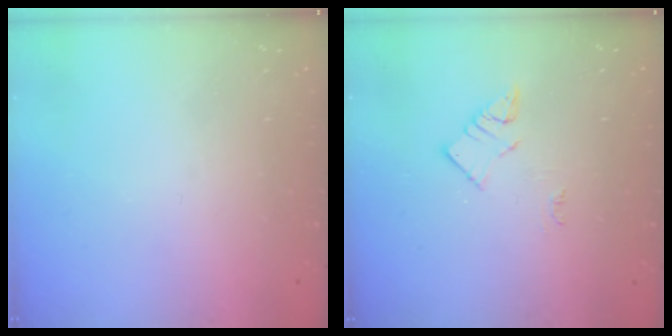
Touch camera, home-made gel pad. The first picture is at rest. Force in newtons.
{"total": 4.6, "press": 4.6, "slide": 0.3}